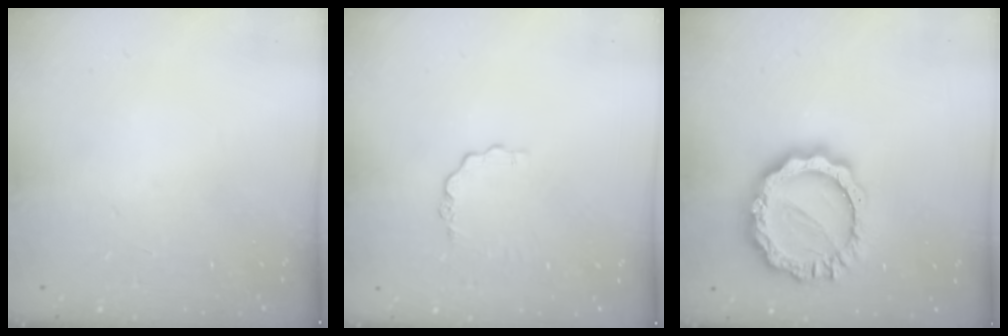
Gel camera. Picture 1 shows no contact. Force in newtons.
{"total": 2.9, "press": 2.9, "slide": 0.2}
{"total": 14.2, "press": 14.1, "slide": 1.1}